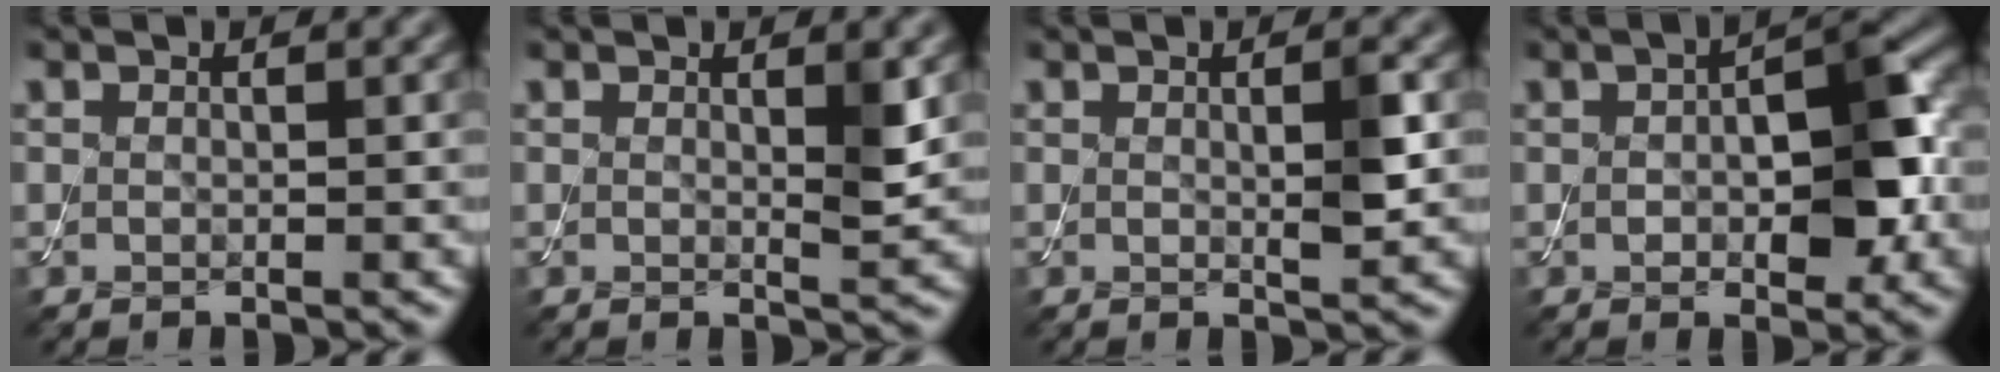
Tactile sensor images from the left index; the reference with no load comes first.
{"total": 1.7, "force": [0.6, 0.2, 1.6], "torque": [-0.019, -0.006, 0.006]}
{"total": 2.2, "force": [0.3, 0.2, 2.1], "torque": [-0.032, -0.004, 0.003]}
{"total": 6.3, "force": [-0.4, 2.9, 5.5], "torque": [-0.083, 0.003, -0.008]}